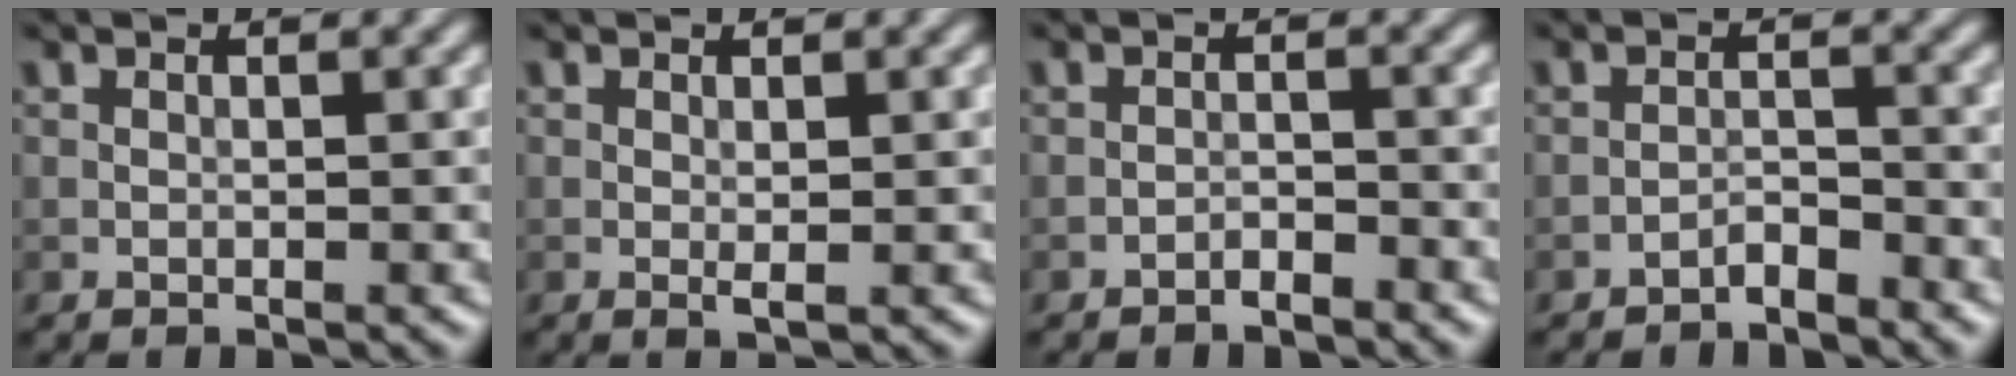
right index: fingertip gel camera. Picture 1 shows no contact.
{"total": 0.8, "force": [0.1, 0.1, 0.8], "torque": [-0.014, -0.003, 0.000]}
{"total": 1.1, "force": [-1.1, 0.2, 0.4], "torque": [-0.004, 0.004, -0.020]}
{"total": 1.6, "force": [-1.5, 0.2, 0.5], "torque": [-0.006, 0.007, -0.030]}